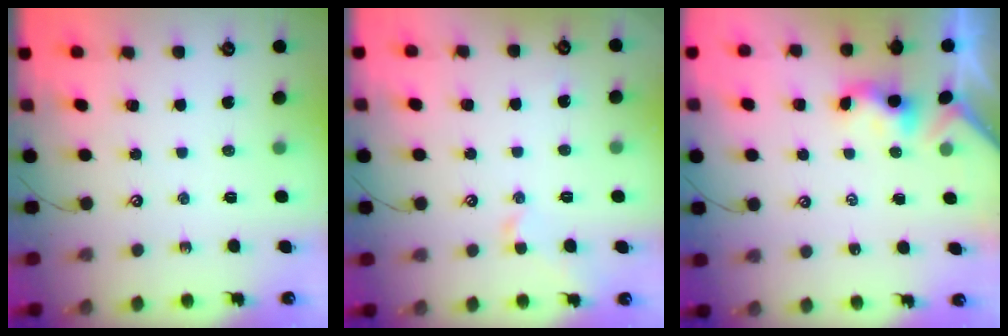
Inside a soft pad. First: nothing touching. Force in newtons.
{"total": 1.4, "press": 1.3, "slide": 0.3}
{"total": 1.1, "press": 1.0, "slide": 0.4}